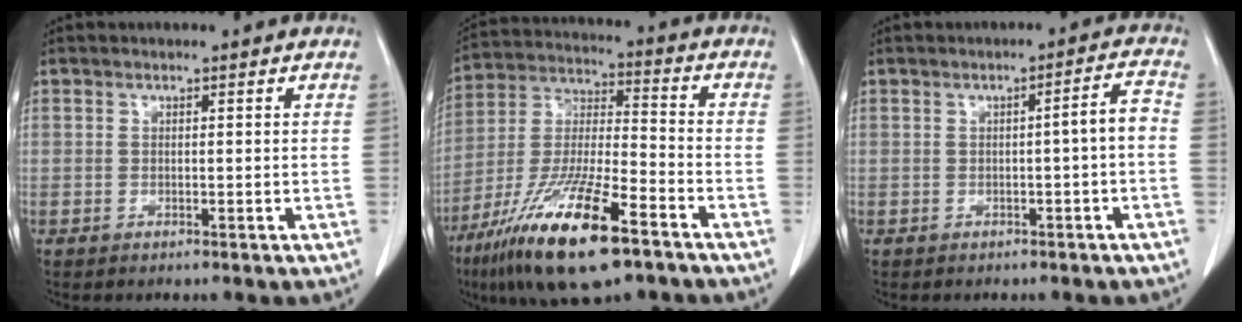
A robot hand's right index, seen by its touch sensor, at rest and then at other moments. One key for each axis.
{"total": 19.4, "fx": -11.4, "fy": 3.4, "fz": 15.3, "tx": -0.311, "ty": -0.039, "tz": -0.206}
{"total": 3.4, "fx": -0.7, "fy": 0.0, "fz": 3.4, "tx": -0.045, "ty": 0.009, "tz": -0.010}